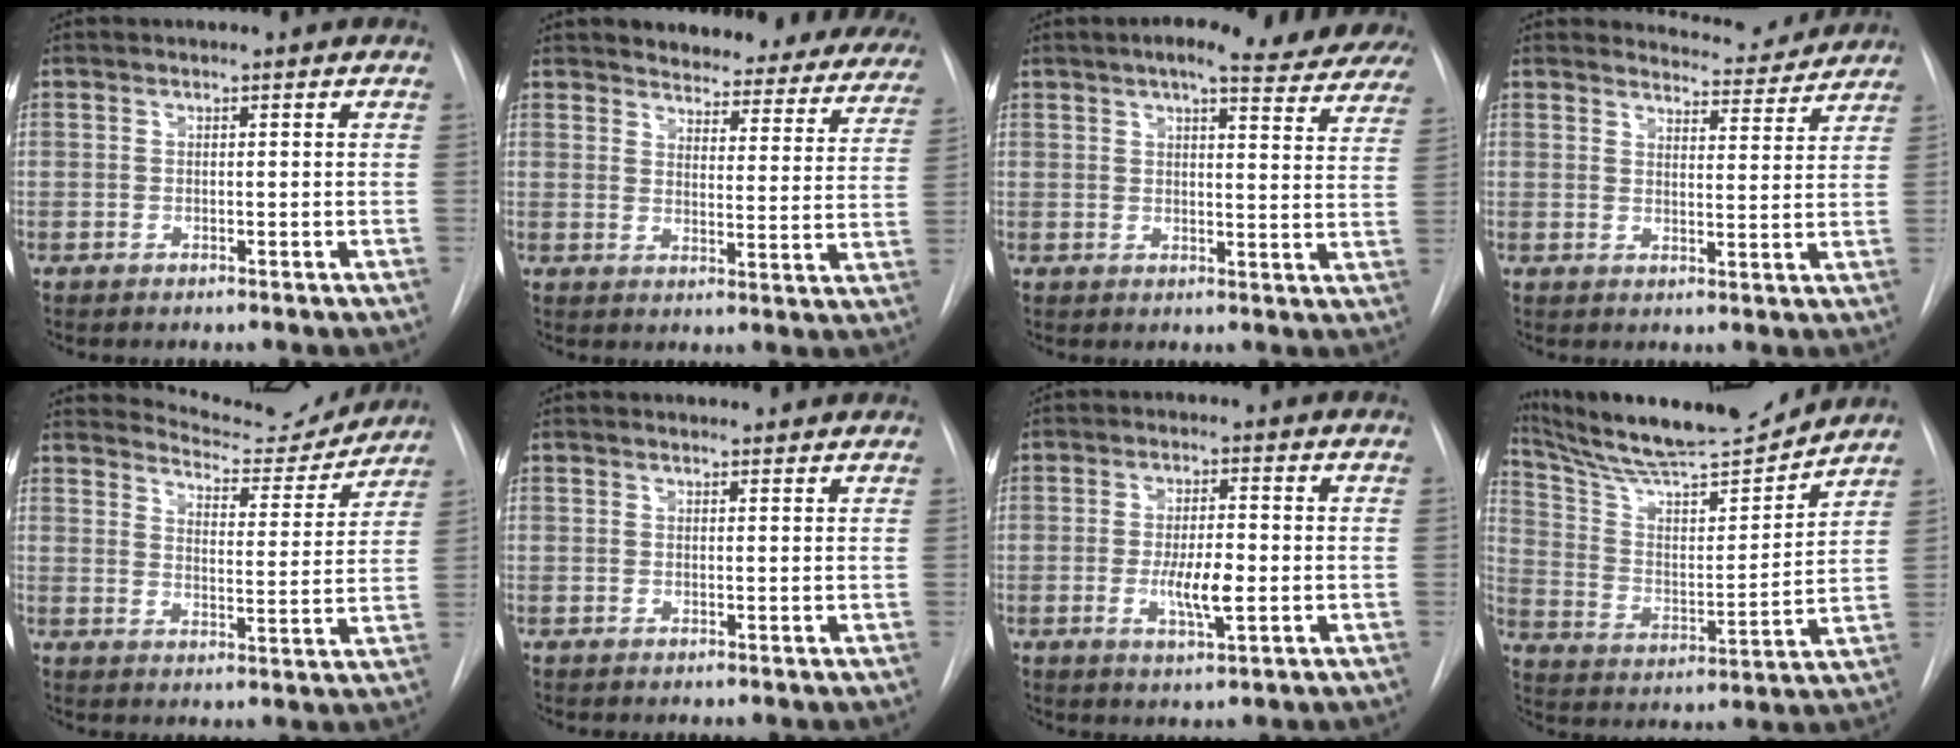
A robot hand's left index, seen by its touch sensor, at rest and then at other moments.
{"total": 20.3, "force": [18.8, 6.0, 4.9], "torque": [-0.045, -0.067, 0.204]}
{"total": 17.5, "force": [15.1, 3.3, 8.1], "torque": [-0.102, -0.008, 0.167]}
{"total": 5.8, "force": [5.7, 0.8, -0.7], "torque": [0.010, -0.017, 0.066]}
{"total": 10.9, "force": [10.8, 1.3, 0.3], "torque": [-0.002, -0.030, 0.140]}
{"total": 2.7, "force": [2.6, 0.6, 0.3], "torque": [-0.008, 0.007, 0.027]}
{"total": 5.6, "force": [-1.7, 1.2, 5.2], "torque": [-0.098, -0.014, -0.025]}
{"total": 18.0, "force": [16.9, 0.6, 6.2], "torque": [-0.116, -0.027, 0.274]}